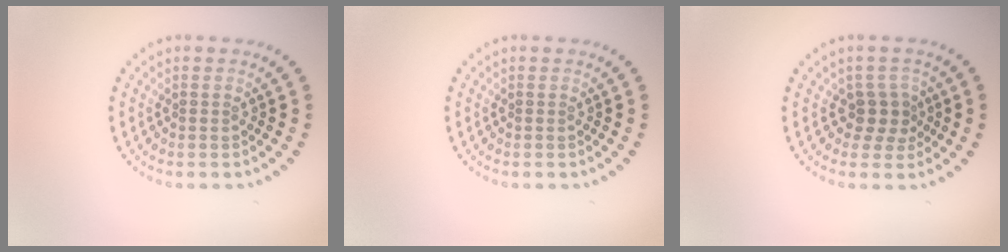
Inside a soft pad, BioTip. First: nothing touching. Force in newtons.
{"total": 0.0}
{"total": 2.3, "press": 1.8, "slide": 1.3}